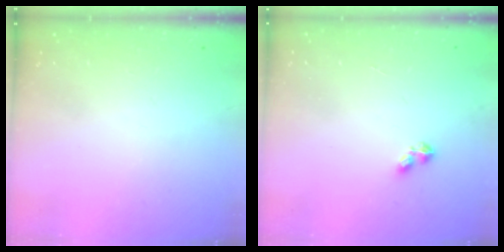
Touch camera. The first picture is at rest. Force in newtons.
{"total": 1.9, "press": 1.9, "slide": 0.4}